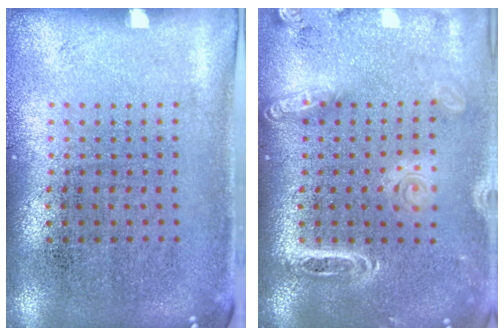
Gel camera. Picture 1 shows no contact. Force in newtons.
{"total": 1.9, "press": 1.8, "slide": 0.7}